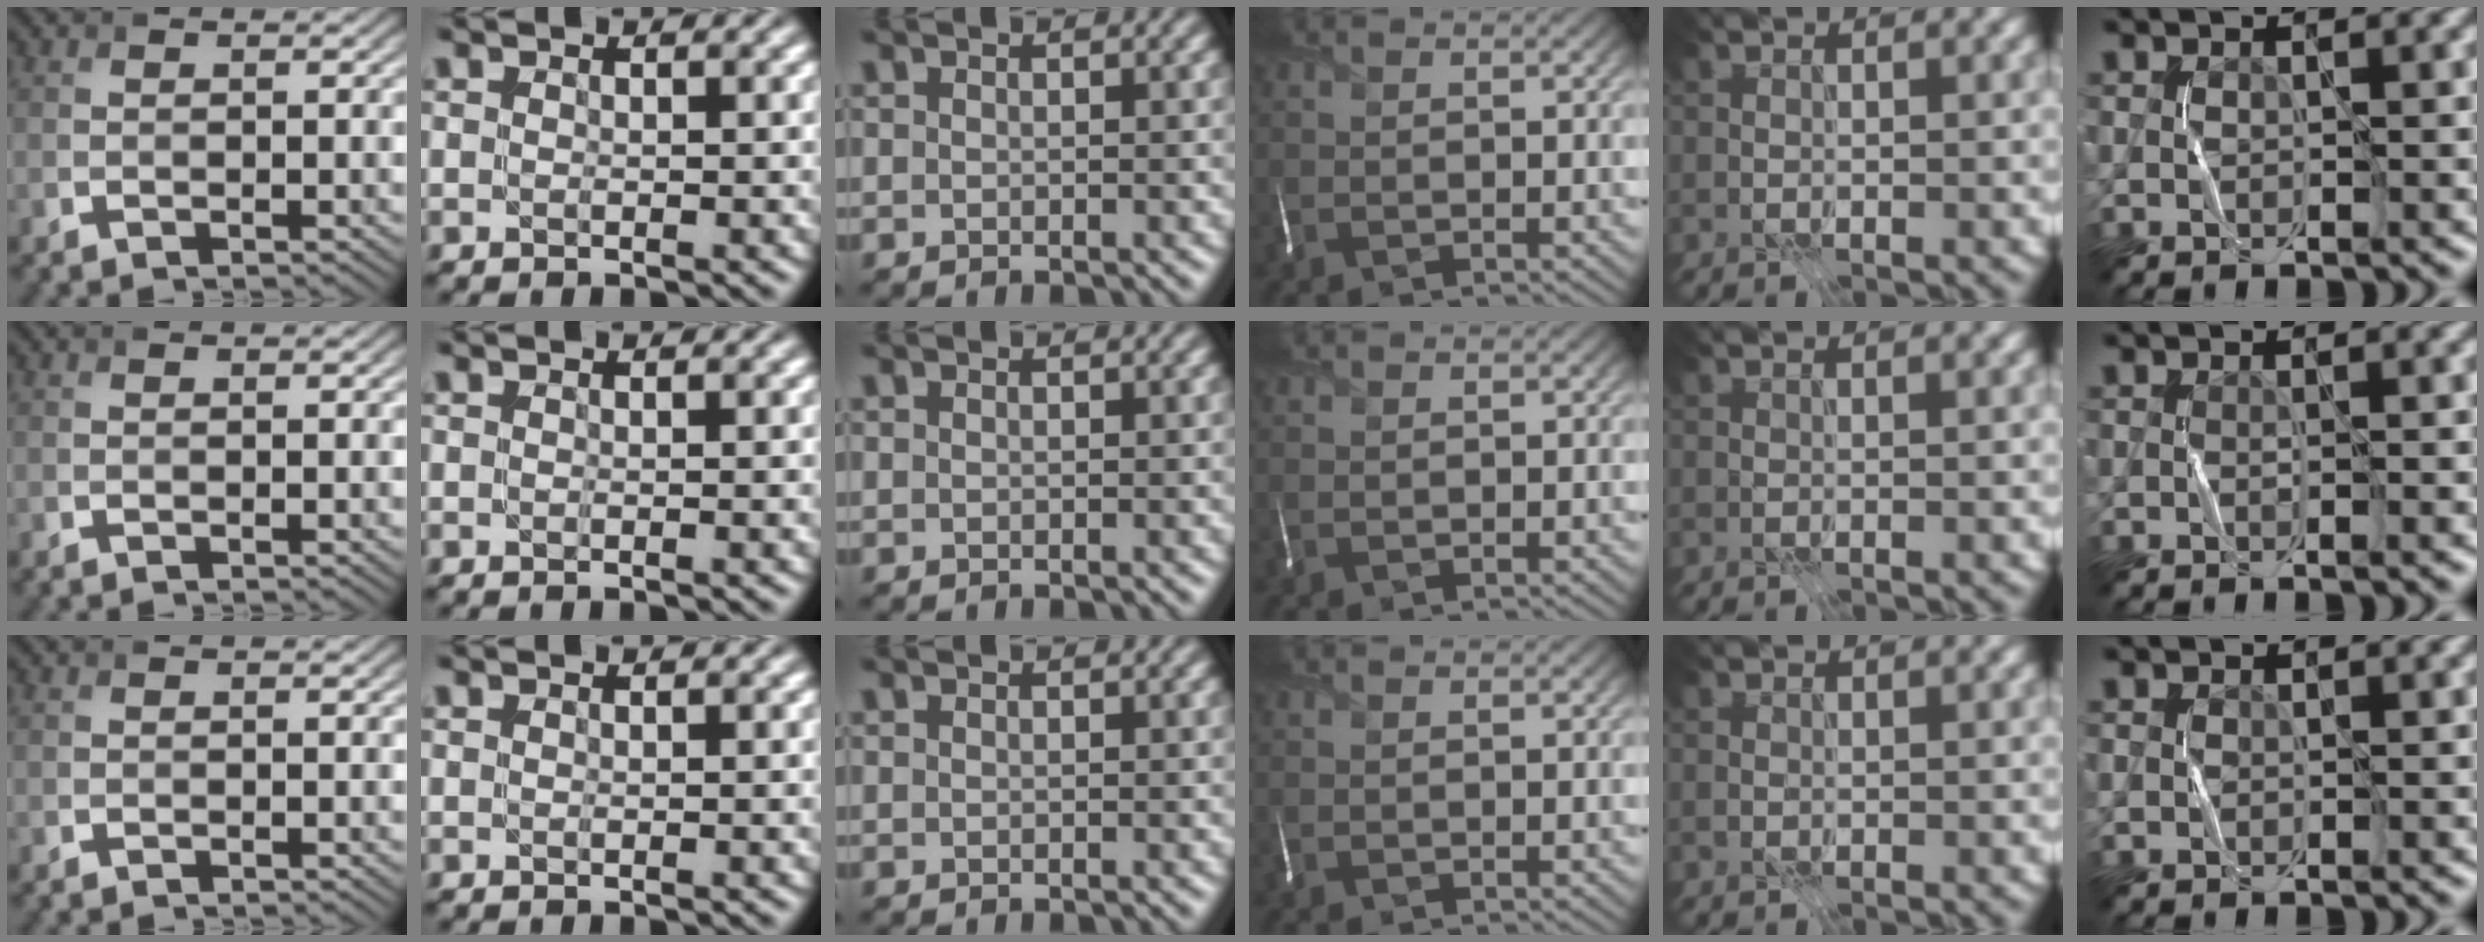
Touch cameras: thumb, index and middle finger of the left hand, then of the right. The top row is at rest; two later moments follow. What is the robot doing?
{"motion": "fold", "object": "scarf"}